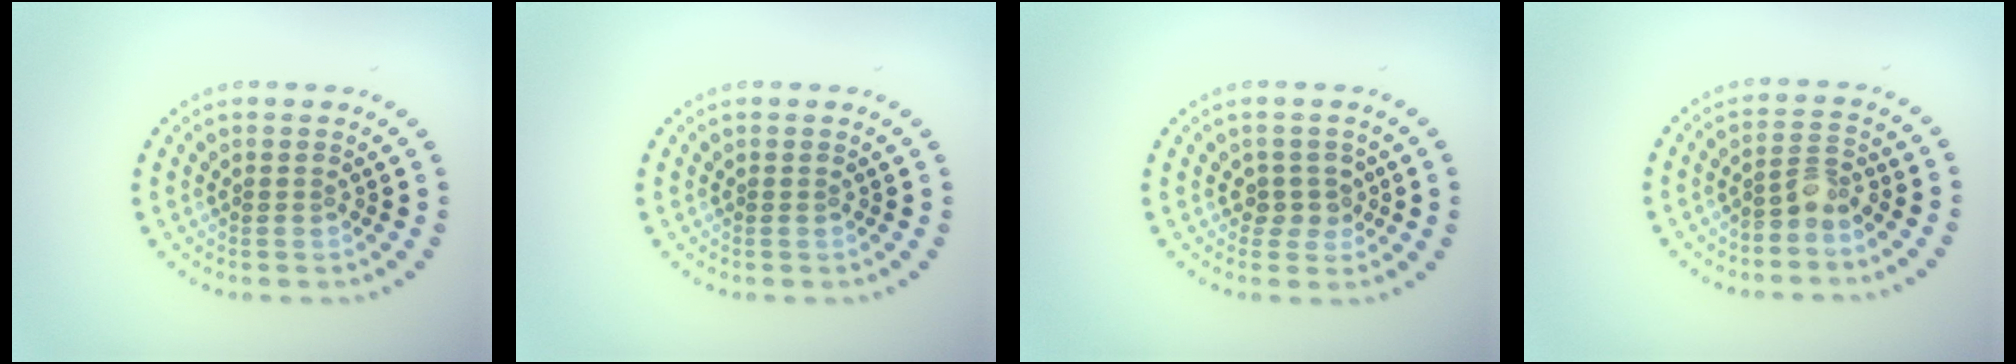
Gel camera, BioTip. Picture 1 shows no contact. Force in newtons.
{"total": 0.0}
{"total": 1.7, "press": 1.3, "slide": 1.0}
{"total": 2.1, "press": 1.6, "slide": 1.3}